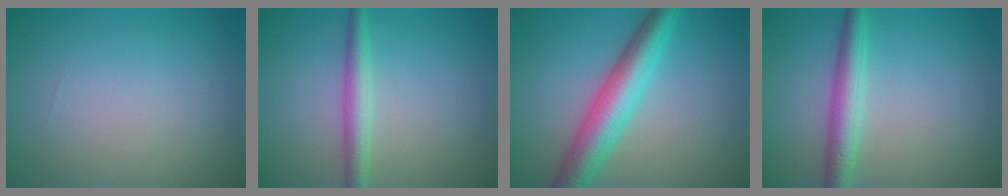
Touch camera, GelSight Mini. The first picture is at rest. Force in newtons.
{"total": 2.7, "press": 2.7, "slide": 0.1}
{"total": 6.3, "press": 6.3, "slide": 0.2}
{"total": 3.5, "press": 3.5, "slide": 0.0}